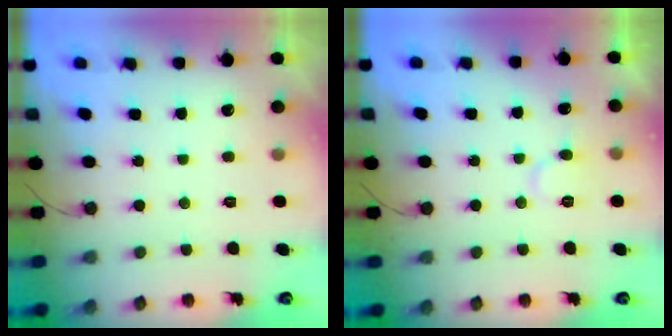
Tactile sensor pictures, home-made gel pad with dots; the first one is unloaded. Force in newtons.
{"total": 6.4, "press": 6.4, "slide": 0.4}